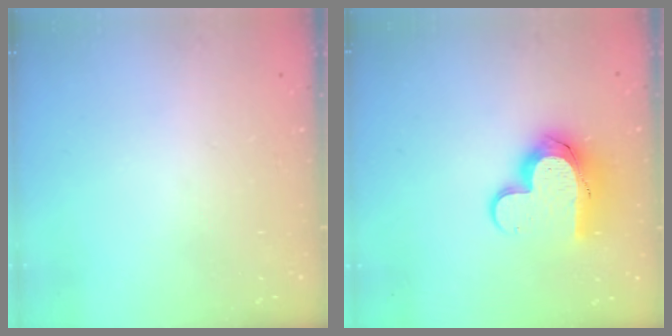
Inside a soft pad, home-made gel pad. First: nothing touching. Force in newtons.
{"total": 12.2, "press": 12.2, "slide": 1.0}